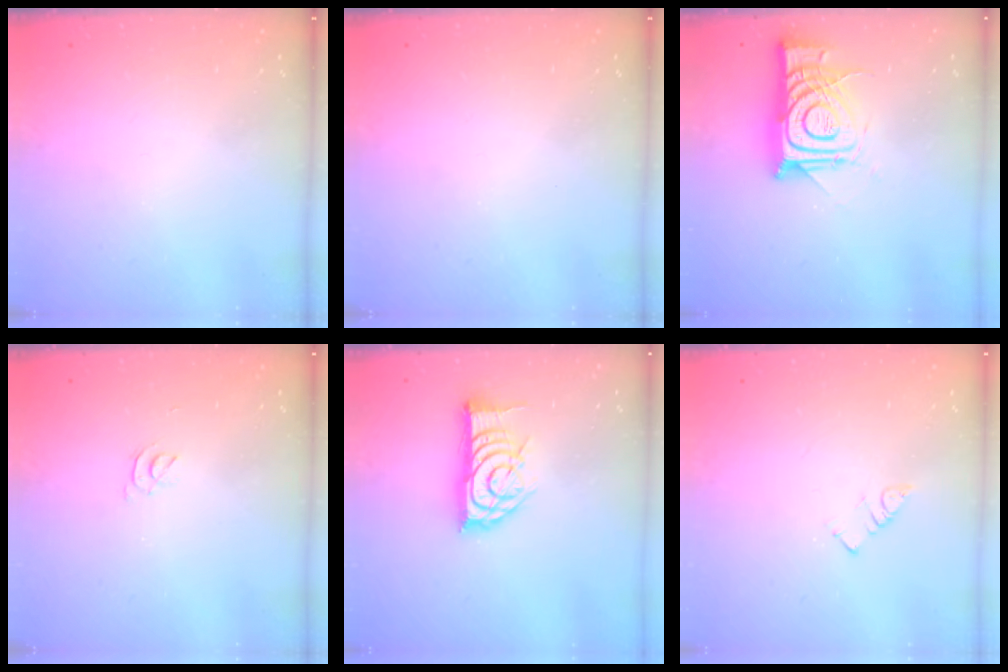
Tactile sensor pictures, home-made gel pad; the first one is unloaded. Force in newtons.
{"total": 0.0}
{"total": 14.0, "press": 14.0, "slide": 1.4}
{"total": 2.9, "press": 2.9, "slide": 0.5}
{"total": 15.6, "press": 15.6, "slide": 0.3}
{"total": 2.5, "press": 2.5, "slide": 0.1}